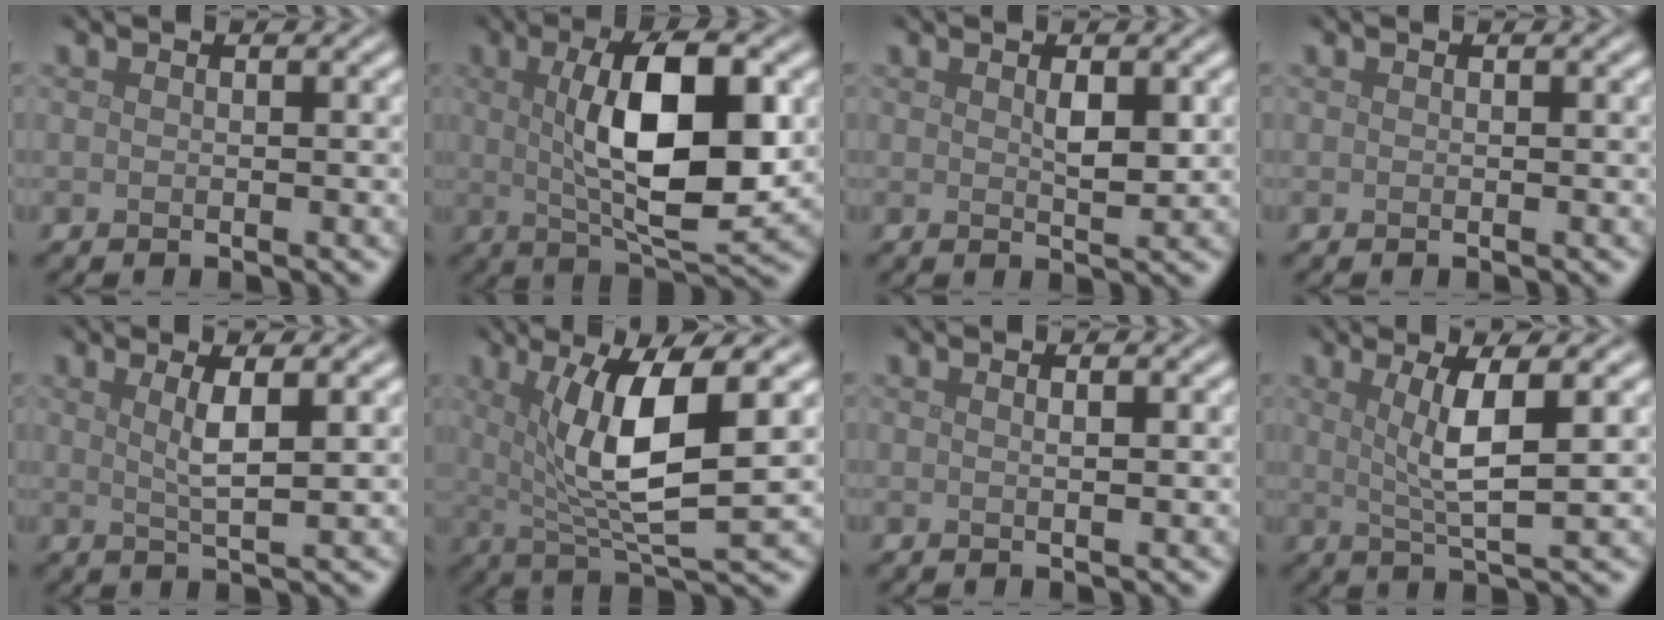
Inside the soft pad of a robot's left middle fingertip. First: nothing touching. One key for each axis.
{"total": 9.8, "fx": 1.2, "fy": 3.4, "fz": 9.2, "tx": -0.144, "ty": 0.001, "tz": 0.023}
{"total": 1.9, "fx": 0.6, "fy": 0.7, "fz": 1.7, "tx": -0.031, "ty": -0.004, "tz": 0.013}
{"total": 0.0}
{"total": 3.0, "fx": 1.0, "fy": 0.6, "fz": 2.8, "tx": -0.046, "ty": -0.001, "tz": 0.016}
{"total": 8.2, "fx": 1.7, "fy": 2.1, "fz": 7.7, "tx": -0.135, "ty": -0.011, "tz": 0.035}
{"total": 0.8, "fx": 0.3, "fy": 0.2, "fz": 0.7, "tx": -0.006, "ty": 0.003, "tz": 0.003}
{"total": 4.5, "fx": 1.1, "fy": 0.8, "fz": 4.3, "tx": -0.079, "ty": -0.001, "tz": 0.024}